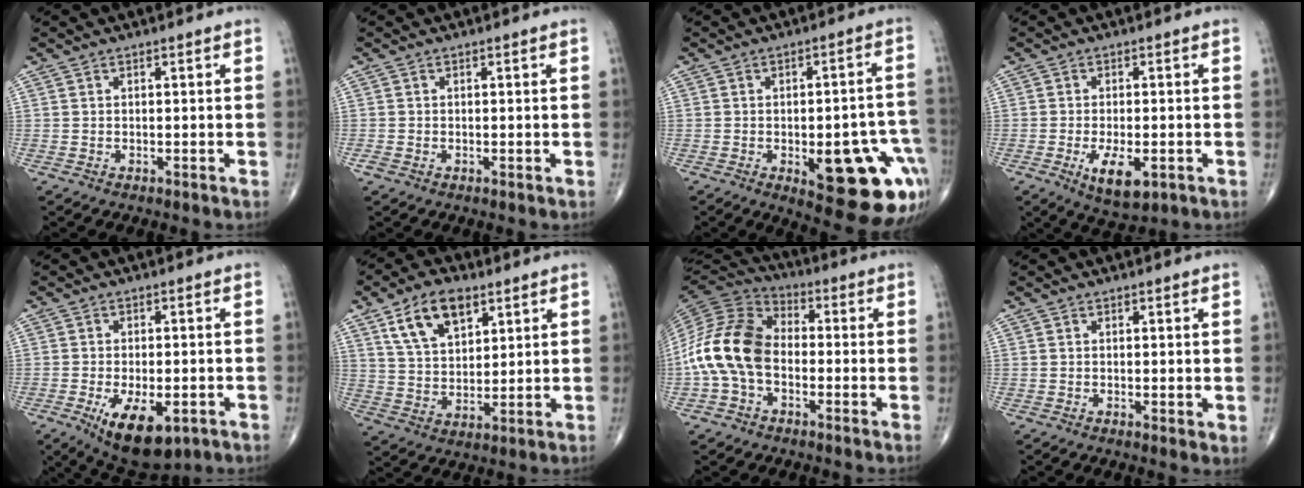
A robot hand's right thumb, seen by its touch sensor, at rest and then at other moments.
{"total": 1.2, "force": [-0.4, 0.8, 0.7], "torque": [-0.016, -0.003, -0.009]}
{"total": 19.5, "force": [-6.5, 7.7, 16.6], "torque": [-0.143, 0.025, -0.059]}
{"total": 7.1, "force": [-2.4, 3.1, 6.0], "torque": [-0.100, -0.009, -0.032]}
{"total": 11.4, "force": [-4.6, 5.4, 8.9], "torque": [-0.138, -0.006, -0.060]}
{"total": 11.8, "force": [6.1, 6.6, 7.6], "torque": [-0.115, -0.022, 0.117]}
{"total": 14.8, "force": [-2.5, 10.0, 10.6], "torque": [-0.211, 0.037, -0.058]}
{"total": 1.6, "force": [0.2, 0.6, 1.4], "torque": [-0.024, -0.008, 0.000]}